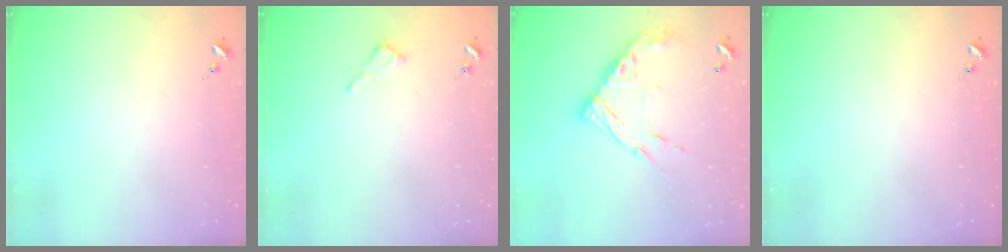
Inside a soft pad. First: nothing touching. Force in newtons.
{"total": 2.6, "press": 2.6, "slide": 0.2}
{"total": 14.5, "press": 14.4, "slide": 1.3}
{"total": 0.0}